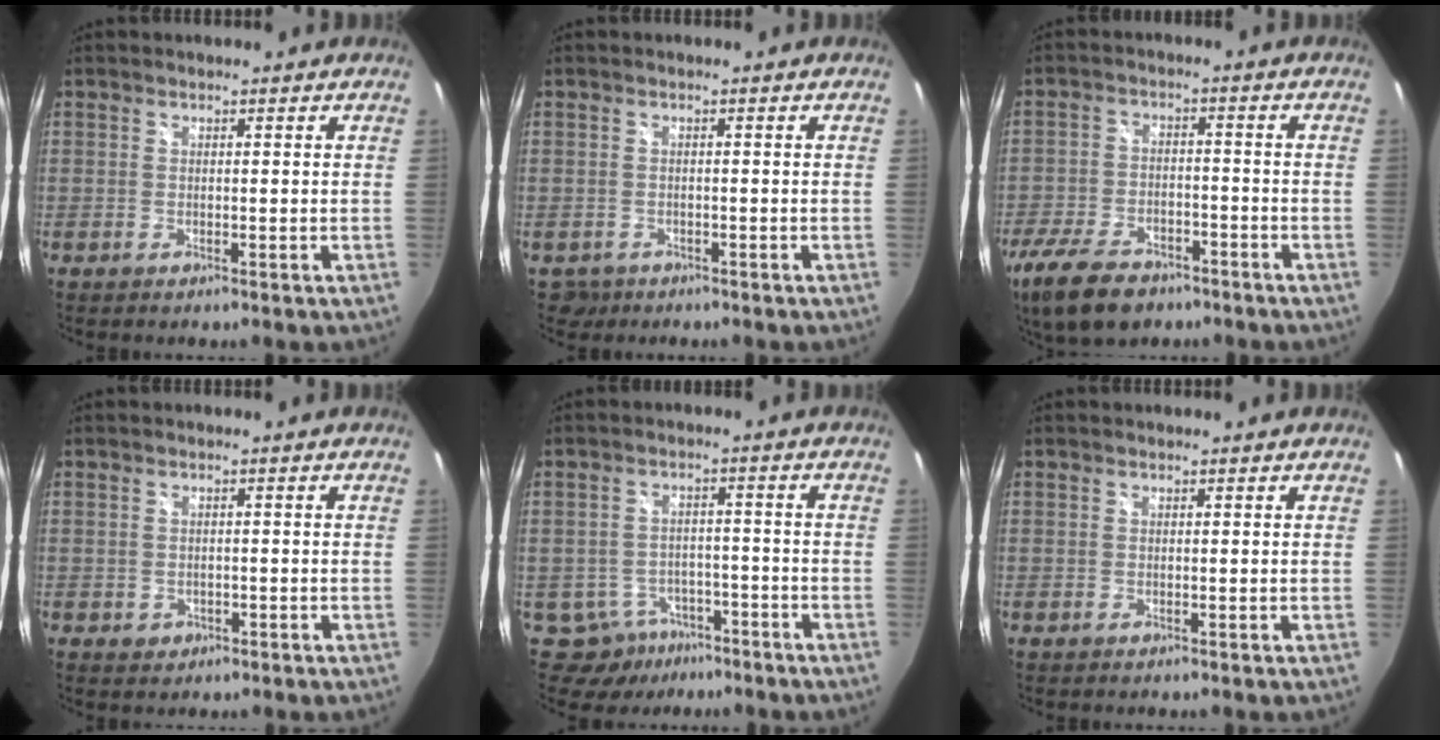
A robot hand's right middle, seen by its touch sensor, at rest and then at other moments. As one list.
[{"total": 2.8, "force": [-1.4, 2.3, 0.7], "torque": [-0.020, -0.003, -0.018]}, {"total": 14.1, "force": [-9.7, 6.9, 7.5], "torque": [-0.183, -0.023, -0.168]}, {"total": 2.4, "force": [-0.8, 2.1, 0.9], "torque": [-0.019, -0.003, -0.009]}, {"total": 8.4, "force": [-5.6, 6.0, 1.8], "torque": [-0.044, 0.010, -0.068]}, {"total": 0.0}]